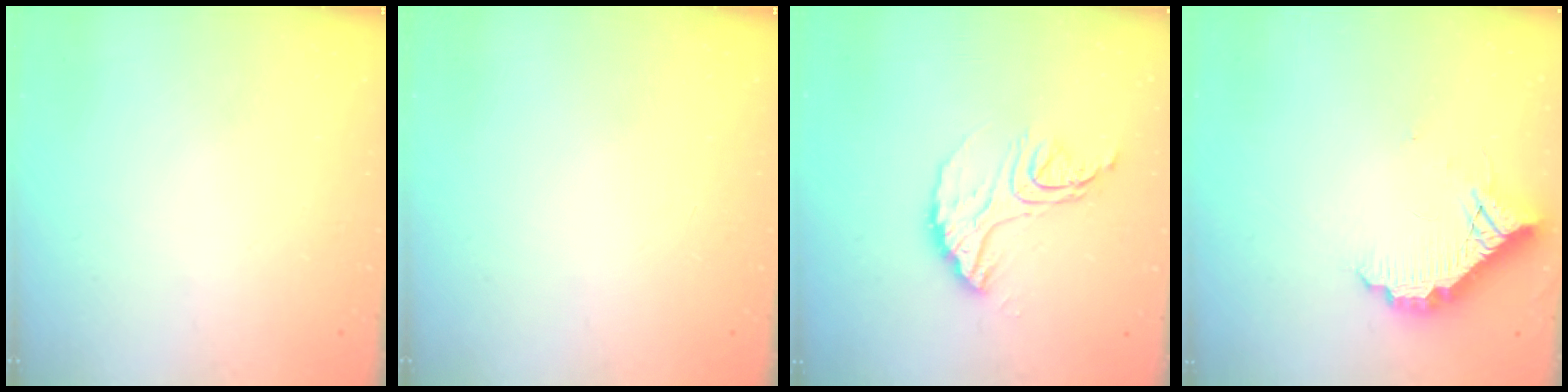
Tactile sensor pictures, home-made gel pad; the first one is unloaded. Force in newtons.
{"total": 0.0}
{"total": 13.2, "press": 13.2, "slide": 0.7}
{"total": 10.2, "press": 10.2, "slide": 0.8}